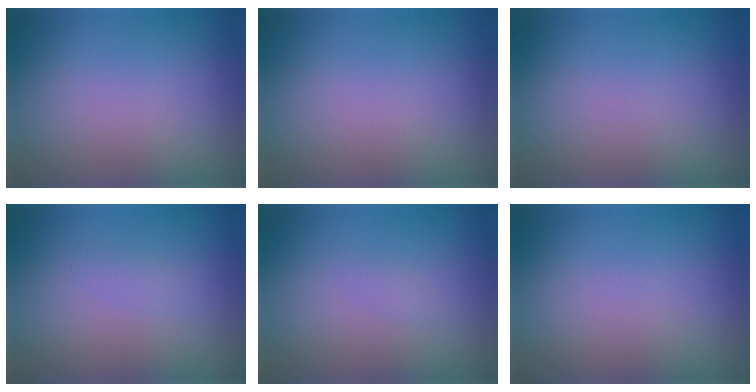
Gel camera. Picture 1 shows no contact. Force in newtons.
{"total": 0.0}
{"total": 0.0}
{"total": 0.9, "press": 0.9, "slide": 0.0}
{"total": 0.6, "press": 0.6, "slide": 0.1}
{"total": 0.0}